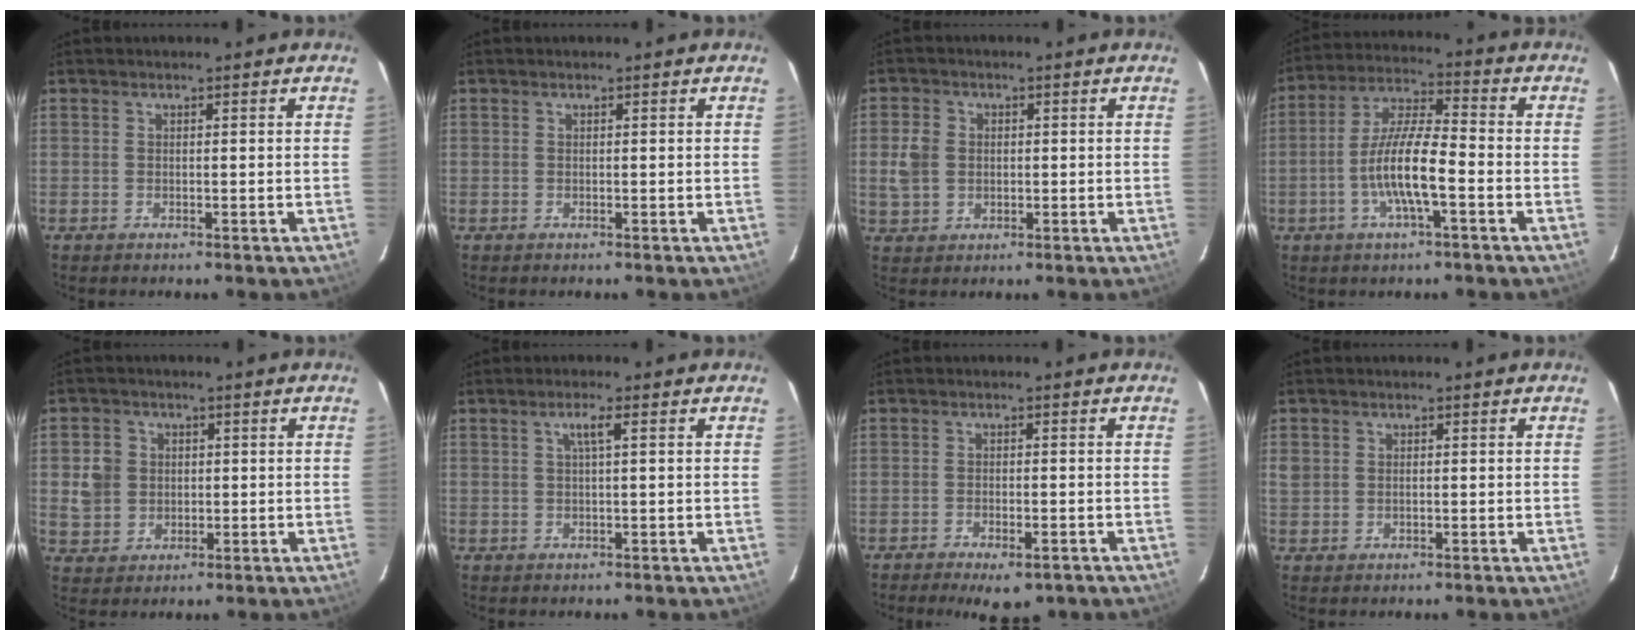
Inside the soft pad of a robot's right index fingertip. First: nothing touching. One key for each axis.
{"total": 0.0}
{"total": 5.2, "fx": 0.0, "fy": 4.5, "fz": 2.5, "tx": -0.056, "ty": 0.008, "tz": 0.004}
{"total": 10.4, "fx": -3.5, "fy": 1.9, "fz": 9.6, "tx": -0.196, "ty": 0.004, "tz": -0.068}
{"total": 6.2, "fx": 0.6, "fy": 5.8, "fz": 1.9, "tx": -0.043, "ty": 0.013, "tz": 0.016}
{"total": 2.1, "fx": 0.5, "fy": -0.2, "fz": 2.0, "tx": -0.038, "ty": 0.002, "tz": 0.010}
{"total": 6.9, "fx": -4.9, "fy": 2.7, "fz": 4.1, "tx": -0.084, "ty": -0.015, "tz": -0.067}
{"total": 3.0, "fx": 0.4, "fy": 2.8, "fz": 1.1, "tx": -0.022, "ty": 0.004, "tz": 0.011}